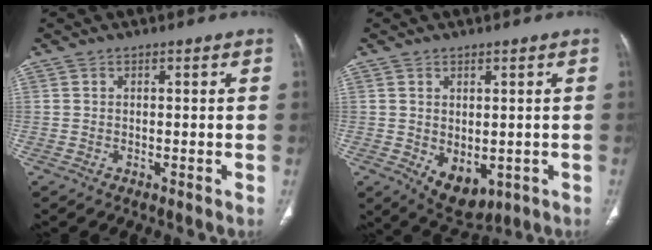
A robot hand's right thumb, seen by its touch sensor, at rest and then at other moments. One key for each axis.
{"total": 7.0, "fx": -1.4, "fy": 4.5, "fz": 5.2, "tx": -0.061, "ty": -0.004, "tz": 0.001}